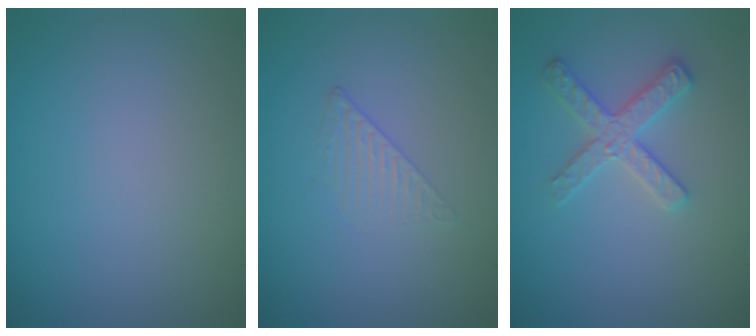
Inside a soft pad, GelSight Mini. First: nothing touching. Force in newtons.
{"total": 1.4, "press": 0.3, "slide": 1.4}
{"total": 2.7, "press": 2.6, "slide": 0.5}